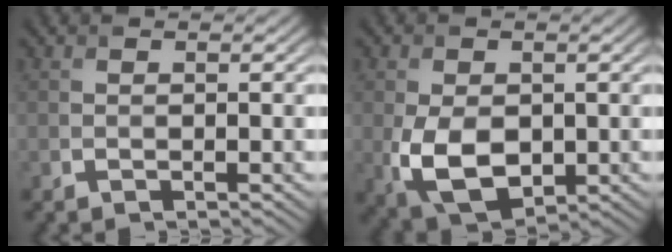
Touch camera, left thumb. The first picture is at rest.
{"total": 7.8, "force": [-1.2, 5.1, 5.8], "torque": [-0.132, -0.019, -0.015]}